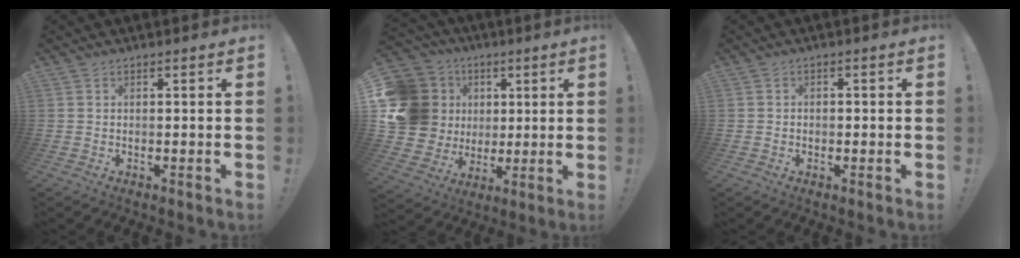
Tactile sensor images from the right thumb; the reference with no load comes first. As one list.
[{"total": 20.3, "force": [3.2, 17.5, 9.8], "torque": [-0.196, -0.004, 0.096]}, {"total": 1.6, "force": [-0.9, 1.2, 0.6], "torque": [-0.012, 0.008, -0.016]}]